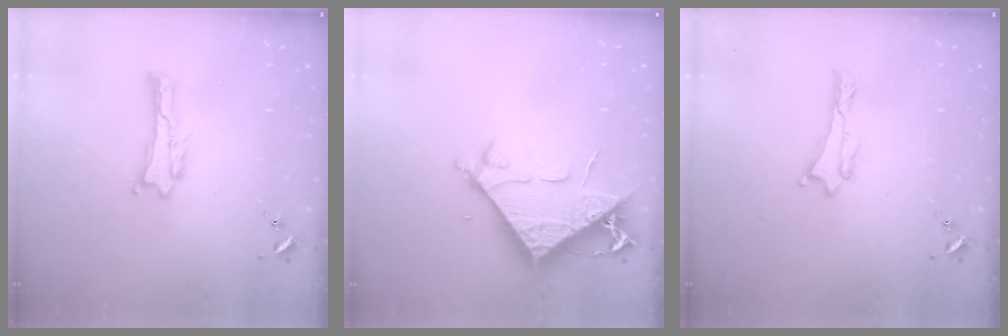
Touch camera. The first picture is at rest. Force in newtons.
{"total": 7.7, "press": 7.6, "slide": 0.9}
{"total": 0.0}